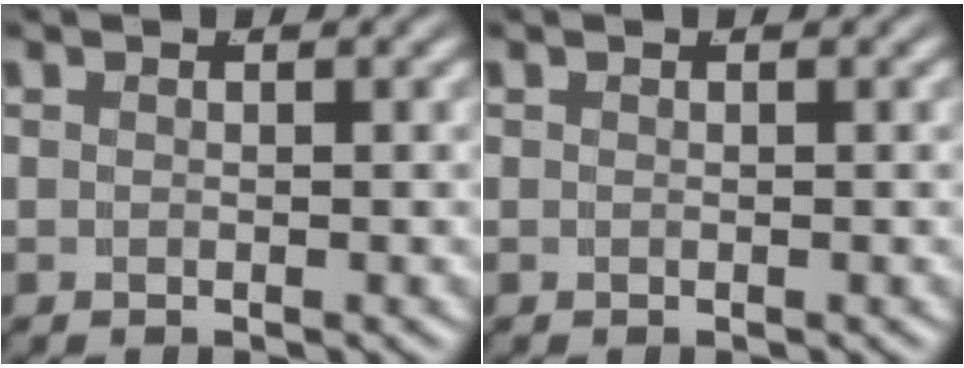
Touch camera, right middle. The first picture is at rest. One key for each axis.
{"total": 0.0}